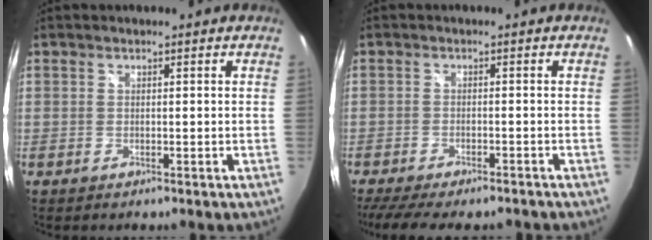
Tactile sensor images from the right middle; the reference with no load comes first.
{"total": 11.4, "force": [-9.4, 2.5, 5.9], "torque": [-0.126, -0.033, -0.144]}